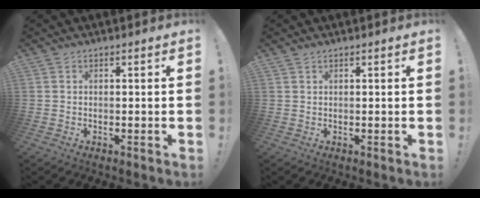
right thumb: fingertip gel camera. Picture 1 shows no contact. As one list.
[{"total": 0.7, "force": [0.6, 0.2, 0.2], "torque": [-0.003, -0.002, 0.012]}]